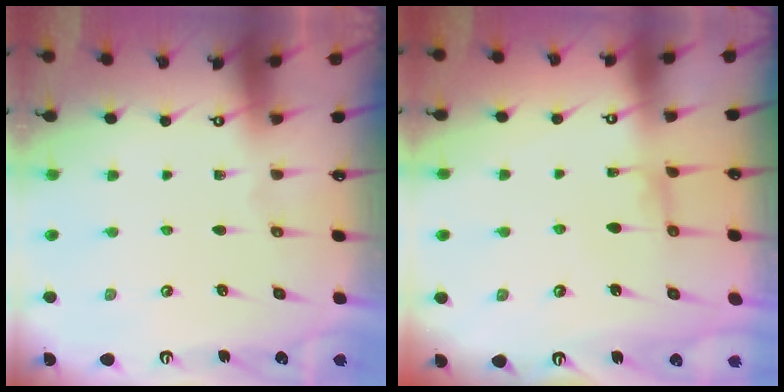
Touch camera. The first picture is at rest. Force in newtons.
{"total": 0.6, "press": 0.1, "slide": 0.5}